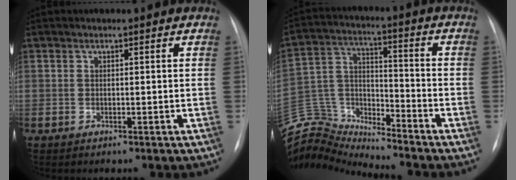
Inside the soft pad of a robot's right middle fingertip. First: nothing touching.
{"total": 14.9, "force": [-14.8, 1.3, 0.6], "torque": [-0.023, 0.056, -0.273]}